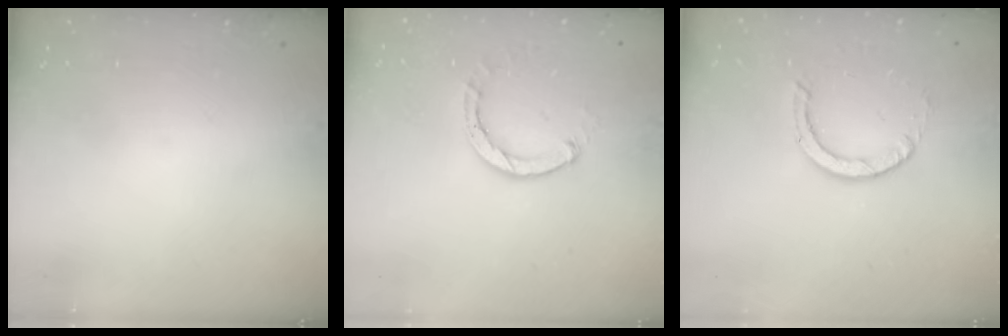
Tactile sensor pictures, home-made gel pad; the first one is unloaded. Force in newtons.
{"total": 3.0, "press": 3.0, "slide": 0.4}
{"total": 2.9, "press": 2.9, "slide": 0.2}